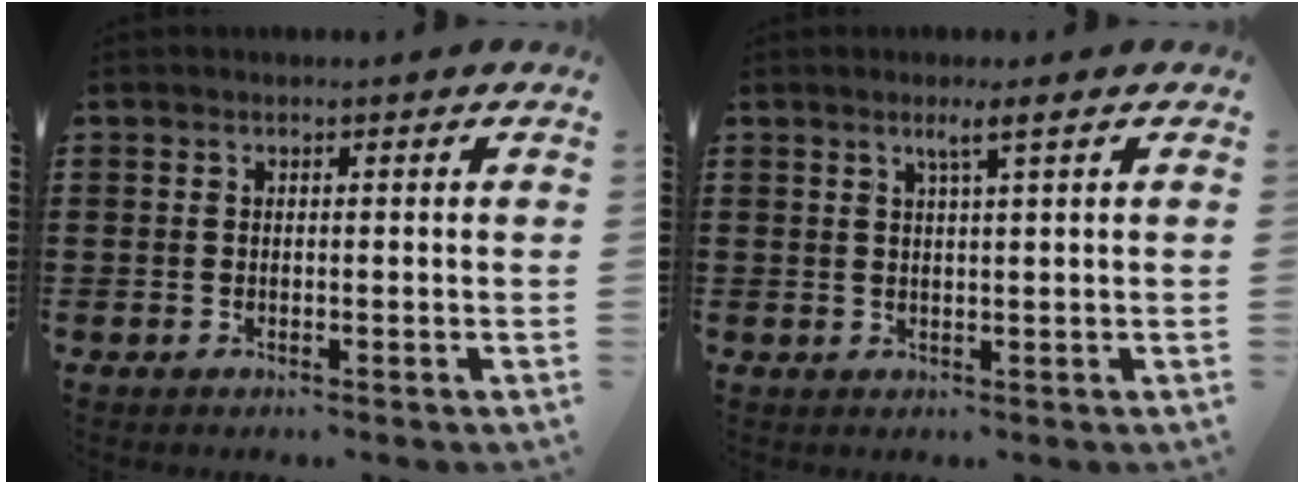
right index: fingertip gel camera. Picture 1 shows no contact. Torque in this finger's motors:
{"motor_torque": [0.03, 0.00, 0.21, 0.02]}